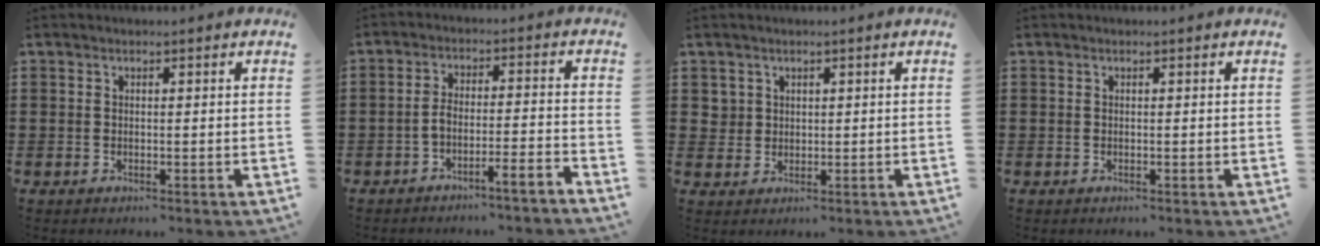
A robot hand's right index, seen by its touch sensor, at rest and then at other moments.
{"total": 4.4, "force": [-3.9, -0.3, 2.2], "torque": [-0.052, -0.009, -0.081]}
{"total": 2.1, "force": [1.0, 1.8, 0.2], "torque": [-0.012, 0.009, 0.020]}
{"total": 0.0}